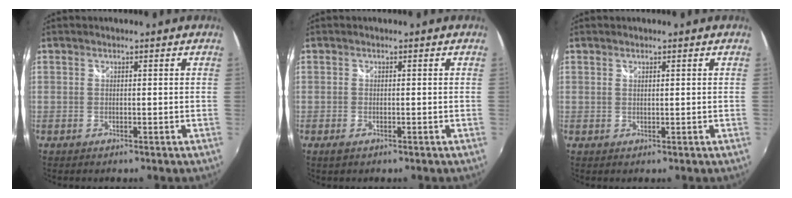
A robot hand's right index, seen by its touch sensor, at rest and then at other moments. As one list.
[{"total": 1.1, "force": [-0.7, 0.5, 0.6], "torque": [-0.013, -0.004, -0.013]}, {"total": 0.6, "force": [0.5, 0.0, 0.3], "torque": [-0.006, 0.000, 0.009]}]